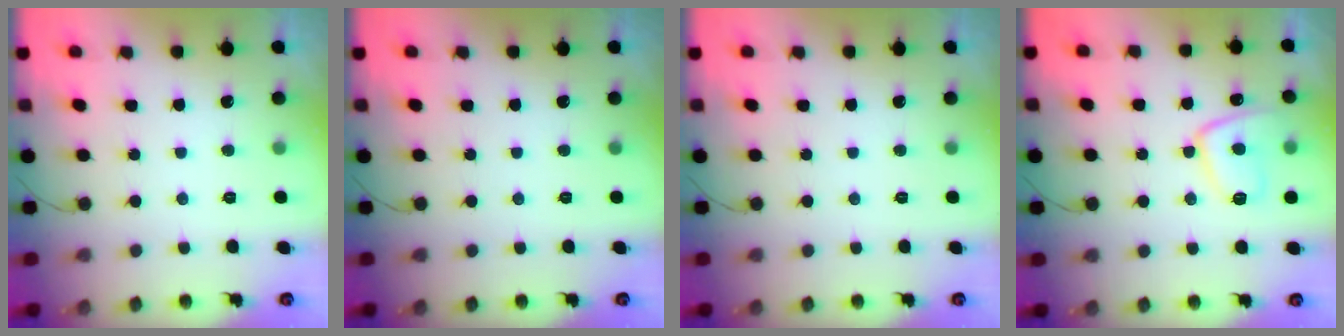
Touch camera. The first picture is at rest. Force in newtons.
{"total": 0.0}
{"total": 0.0}
{"total": 11.3, "press": 11.3, "slide": 0.8}